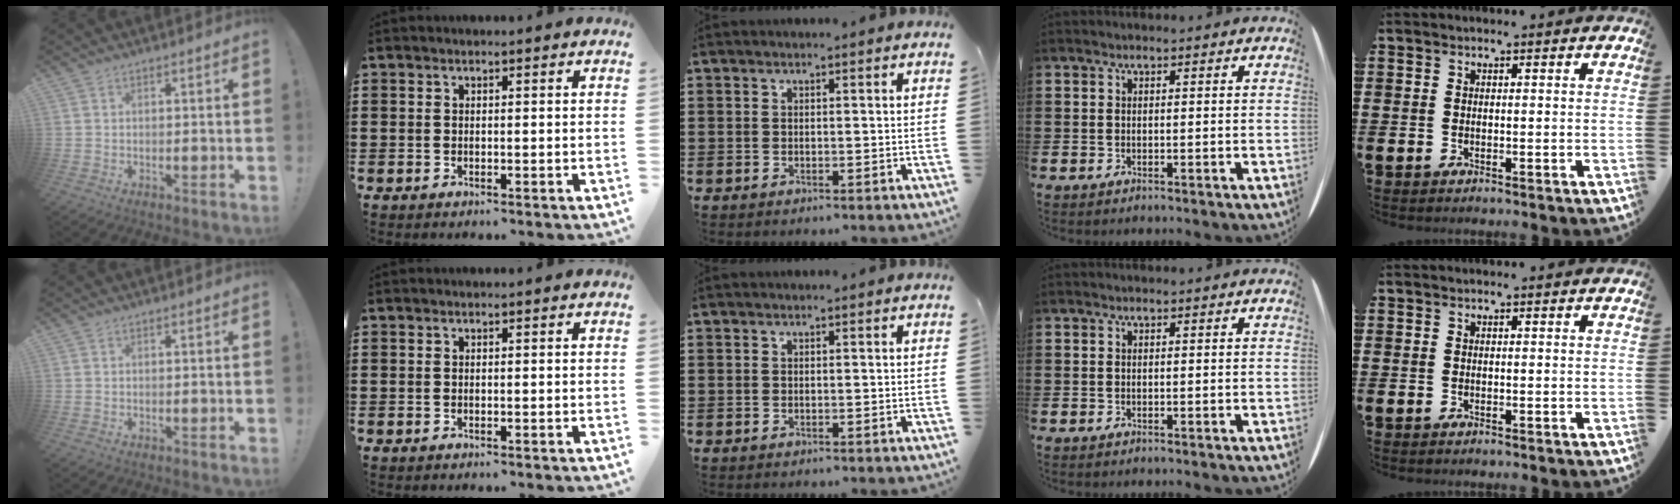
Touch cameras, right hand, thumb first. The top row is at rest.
{}